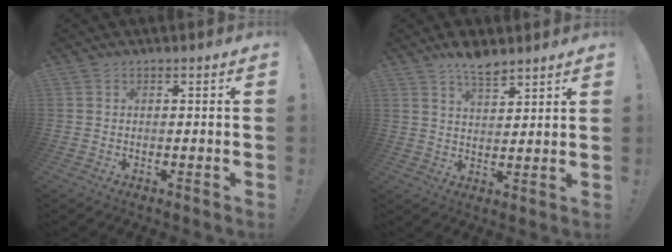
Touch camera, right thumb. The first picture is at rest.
{"total": 6.5, "force": [5.3, 1.9, 3.2], "torque": [-0.046, -0.037, 0.093]}